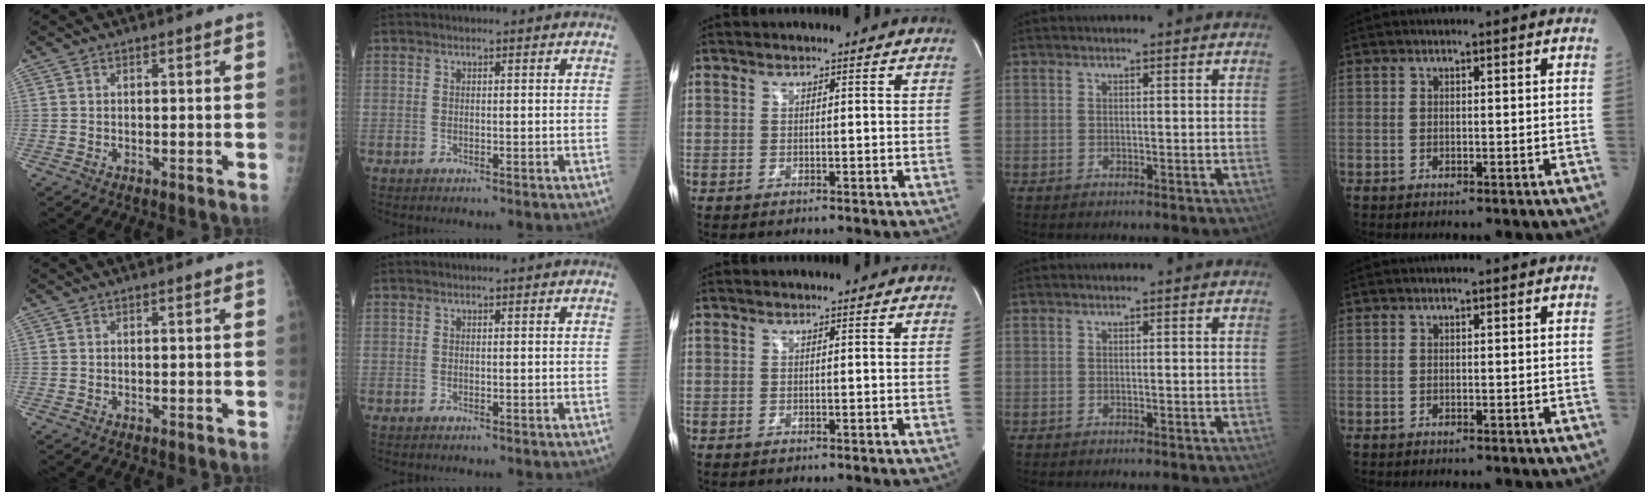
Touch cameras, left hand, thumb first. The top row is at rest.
{}